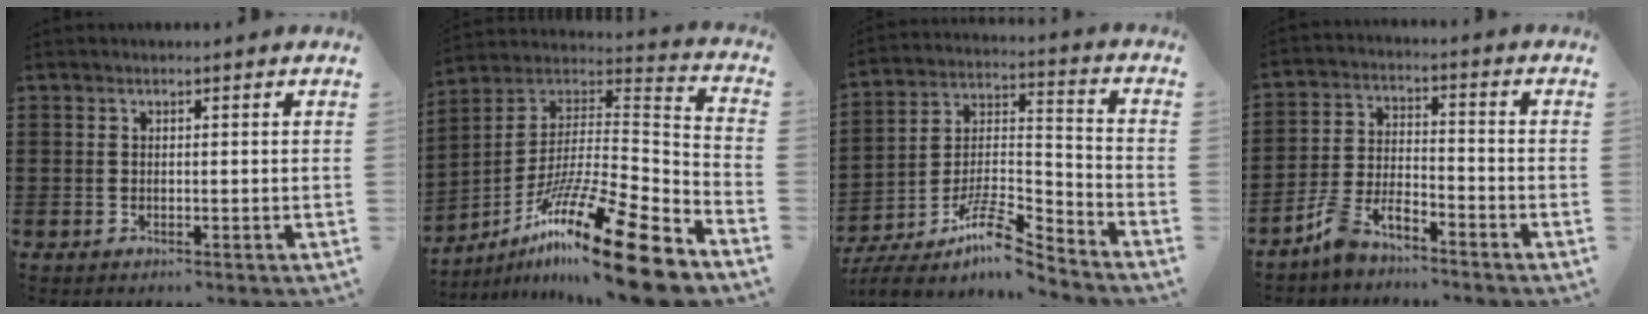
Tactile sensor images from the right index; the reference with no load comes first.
{"total": 20.0, "force": [-13.9, 2.0, 14.4], "torque": [-0.245, 0.041, -0.245]}
{"total": 10.3, "force": [-7.9, 2.6, 6.1], "torque": [-0.113, 0.015, -0.151]}
{"total": 6.1, "force": [-5.2, 1.7, 2.9], "torque": [-0.077, 0.002, -0.104]}